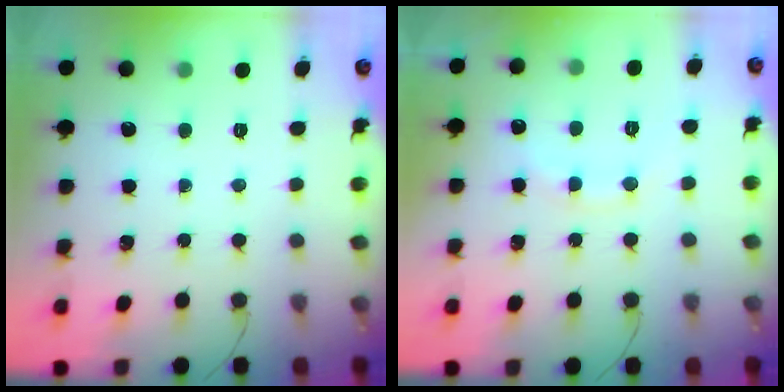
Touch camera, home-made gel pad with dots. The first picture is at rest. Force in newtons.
{"total": 9.2, "press": 9.1, "slide": 1.2}